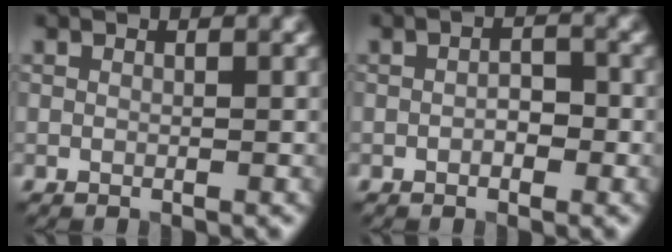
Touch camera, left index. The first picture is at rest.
{"total": 1.8, "force": [-0.5, 1.0, 1.4], "torque": [-0.022, 0.003, -0.009]}